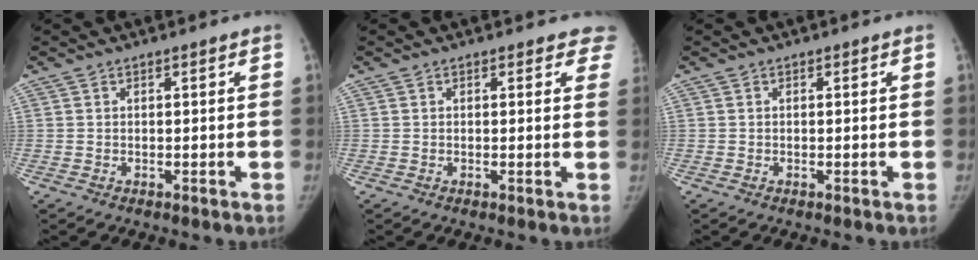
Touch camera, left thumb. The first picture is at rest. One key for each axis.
{"total": 3.3, "fx": 2.8, "fy": 1.7, "fz": 0.7, "tx": 0.029, "ty": -0.010, "tz": 0.008}
{"total": 0.0}